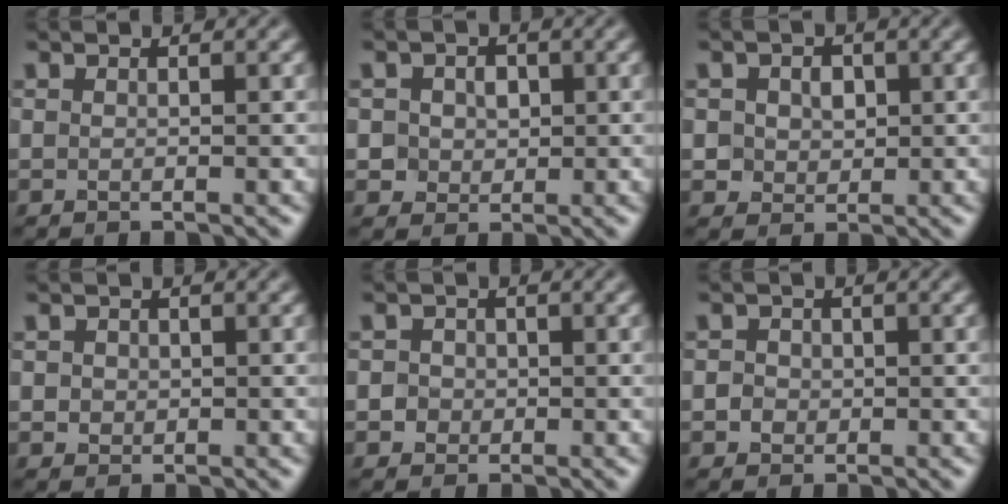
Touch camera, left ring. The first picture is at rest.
{"total": 3.0, "force": [0.5, 2.6, 1.3], "torque": [-0.017, 0.007, 0.005]}
{"total": 2.8, "force": [0.4, 2.3, 1.5], "torque": [-0.024, 0.006, 0.002]}
{"total": 1.1, "force": [0.1, 1.0, 0.4], "torque": [-0.001, -0.004, 0.005]}
{"total": 2.0, "force": [0.1, 1.9, 0.6], "torque": [0.008, 0.004, -0.004]}
{"total": 1.9, "force": [0.1, 1.7, 0.7], "torque": [0.001, 0.005, -0.004]}